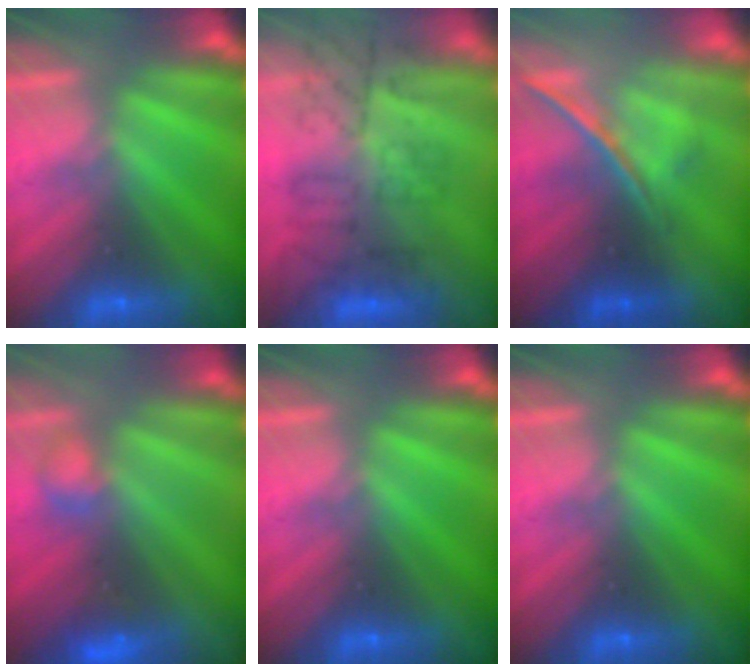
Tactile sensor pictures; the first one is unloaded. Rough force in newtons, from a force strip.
{"total": 3.6}
{"total": 1.7}
{"total": 2.8}
{"total": 0.0}
{"total": 0.0}